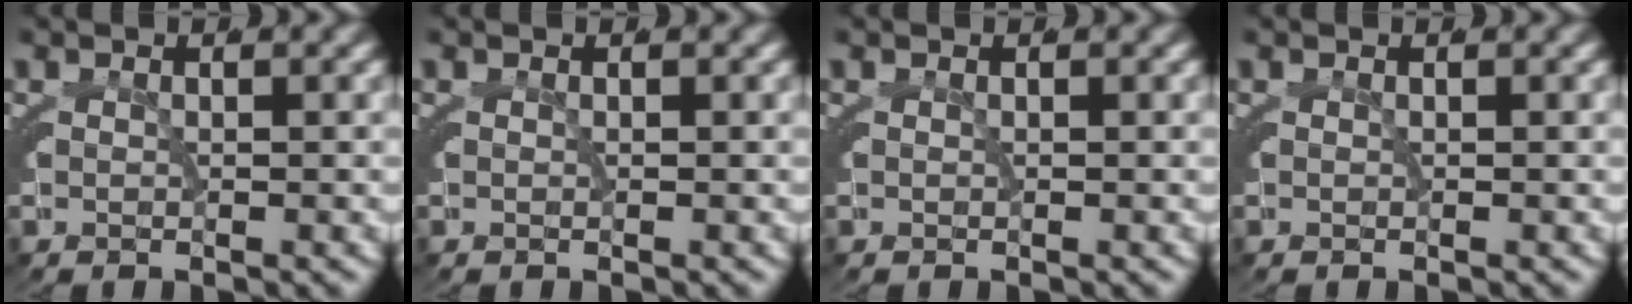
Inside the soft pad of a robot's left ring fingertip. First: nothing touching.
{"total": 0.0}
{"total": 0.0}
{"total": 0.0}